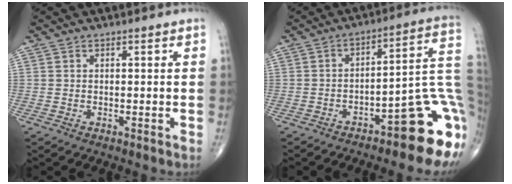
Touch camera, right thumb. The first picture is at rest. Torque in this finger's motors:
{"motor_torque": [2.60, 2.21, 1.27, -1.50, 0.40]}